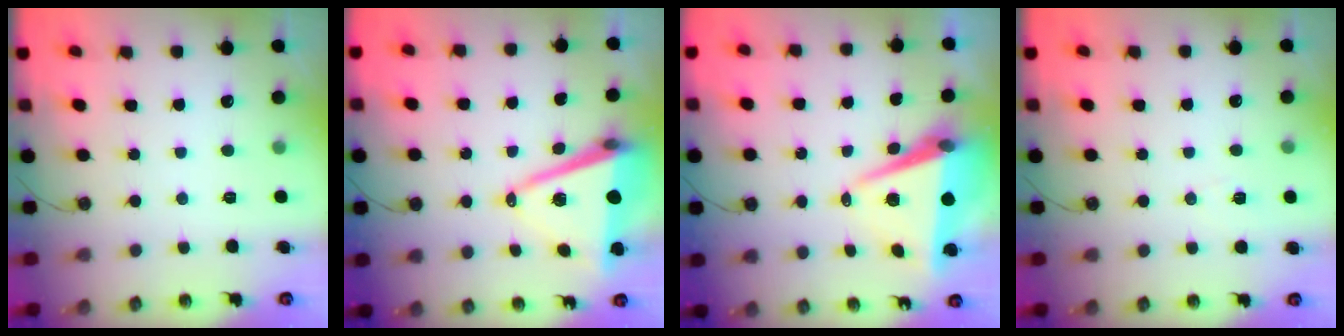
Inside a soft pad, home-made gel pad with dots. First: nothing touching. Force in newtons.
{"total": 12.8, "press": 12.1, "slide": 4.3}
{"total": 8.9, "press": 7.7, "slide": 4.4}
{"total": 5.1, "press": 4.9, "slide": 1.3}